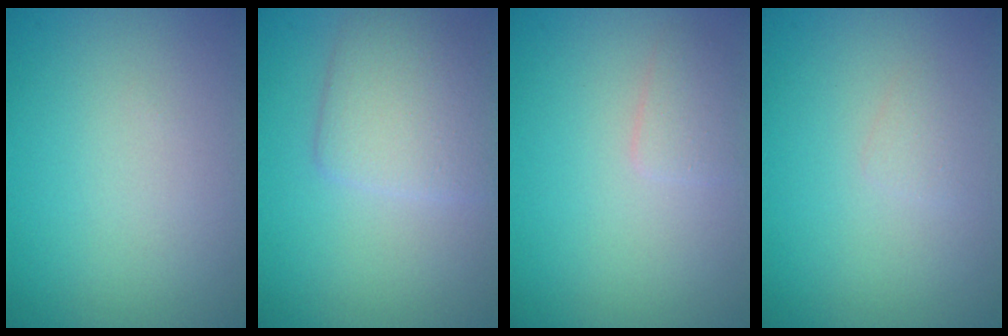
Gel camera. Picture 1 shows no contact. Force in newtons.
{"total": 4.1, "press": 4.1, "slide": 0.1}
{"total": 1.4, "press": 1.4, "slide": 0.0}
{"total": 0.7, "press": 0.7, "slide": 0.0}